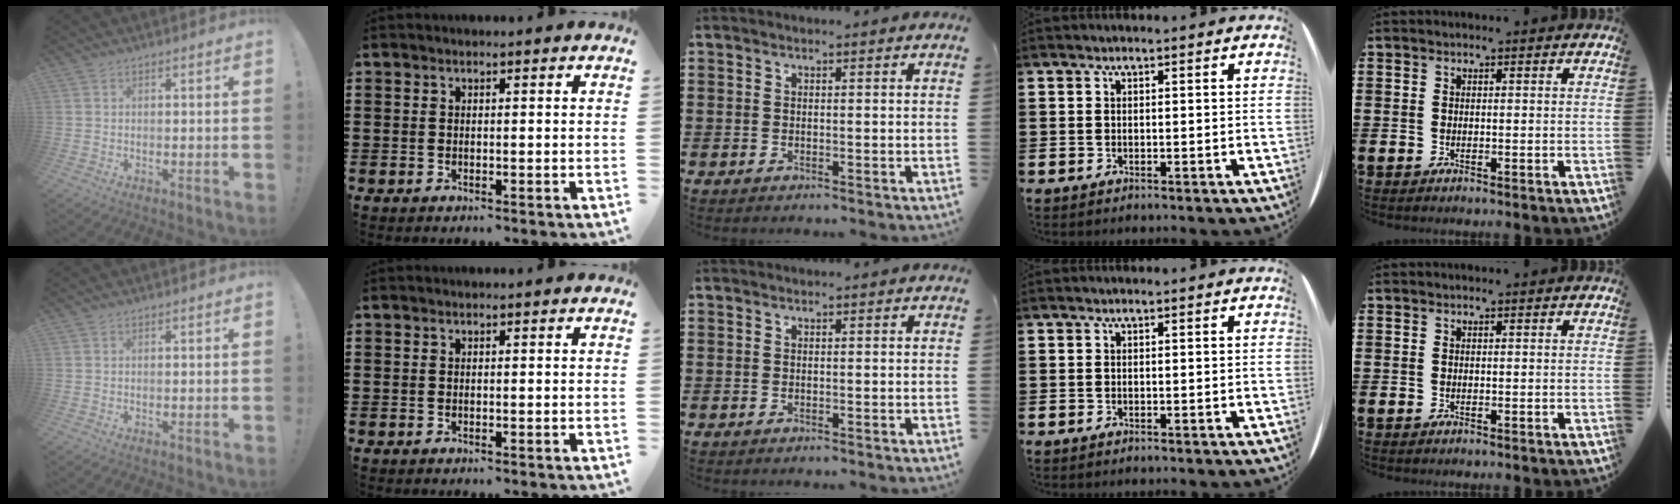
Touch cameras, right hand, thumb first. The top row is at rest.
{}